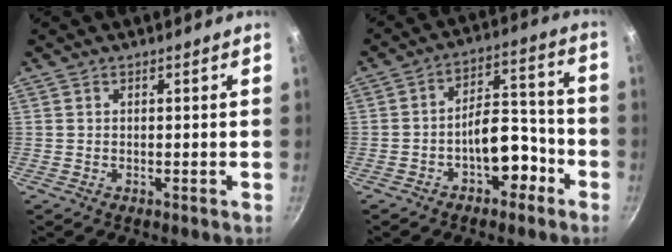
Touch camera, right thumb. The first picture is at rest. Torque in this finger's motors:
{"motor_torque": [1.42, 1.17, 1.33, -0.70, 0.34]}